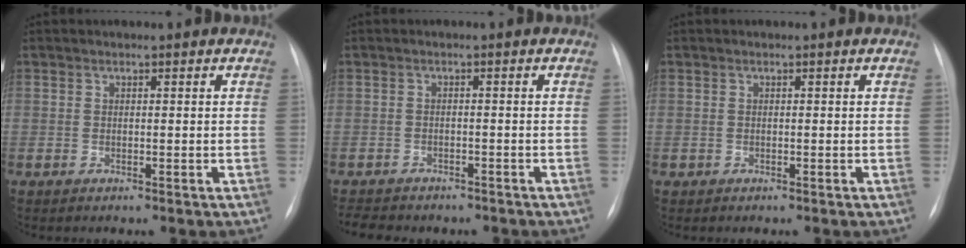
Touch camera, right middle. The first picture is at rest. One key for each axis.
{"total": 7.6, "fx": -6.3, "fy": 3.1, "fz": 2.7, "tx": -0.052, "ty": 0.002, "tz": -0.076}
{"total": 0.0}